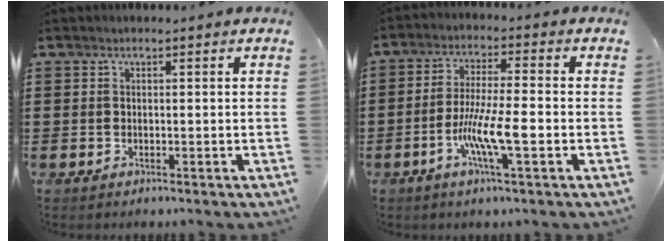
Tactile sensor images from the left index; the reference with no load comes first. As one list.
[{"total": 8.0, "force": [-3.0, 1.2, 7.4], "torque": [-0.147, -0.009, -0.060]}]